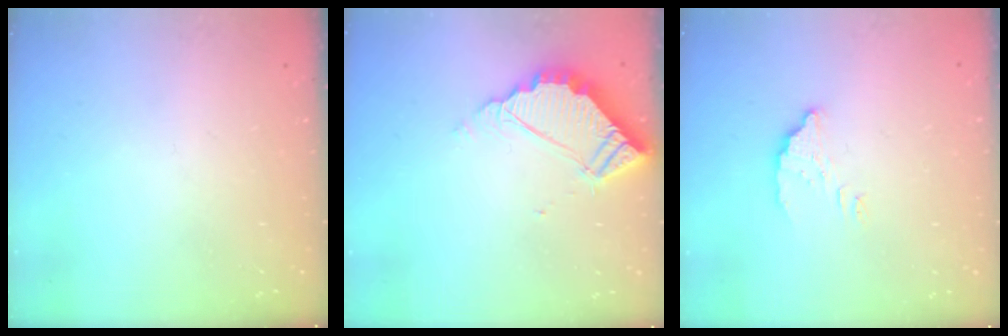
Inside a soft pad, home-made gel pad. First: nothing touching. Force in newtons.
{"total": 5.5, "press": 5.5, "slide": 0.4}
{"total": 3.9, "press": 3.9, "slide": 0.3}